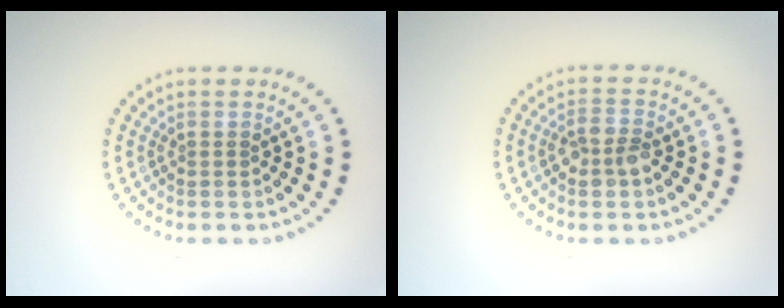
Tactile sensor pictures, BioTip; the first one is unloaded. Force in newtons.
{"total": 2.4, "press": 2.4, "slide": 0.5}